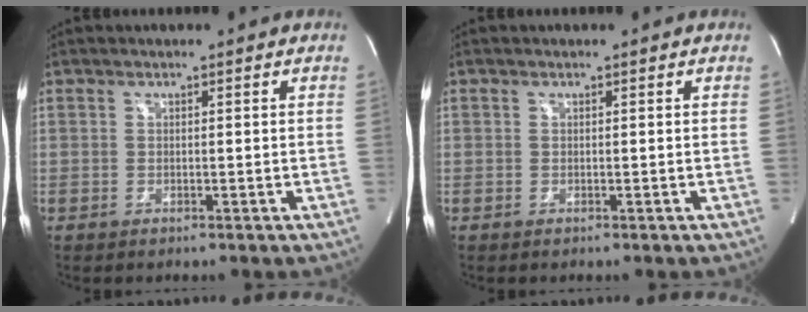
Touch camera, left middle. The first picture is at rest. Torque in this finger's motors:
{"motor_torque": [0.00, -0.13, 0.00, 0.00]}